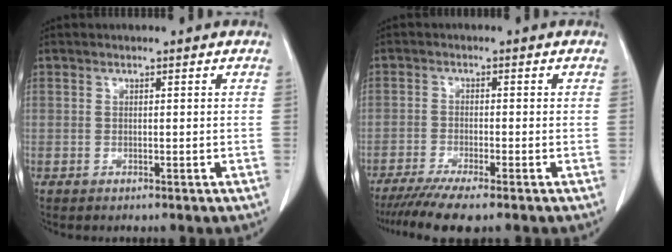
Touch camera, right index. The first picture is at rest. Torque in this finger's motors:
{"motor_torque": [0.04, -0.13, 0.29, 0.08]}